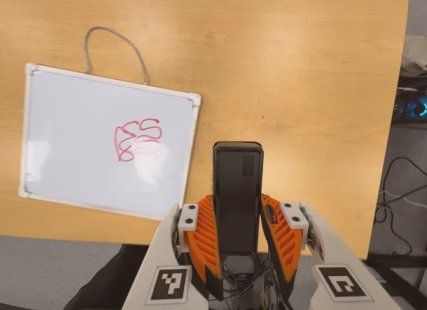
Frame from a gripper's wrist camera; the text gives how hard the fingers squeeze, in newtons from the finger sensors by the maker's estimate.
{"total": 4.1, "left": 2.6, "right": 5.7}